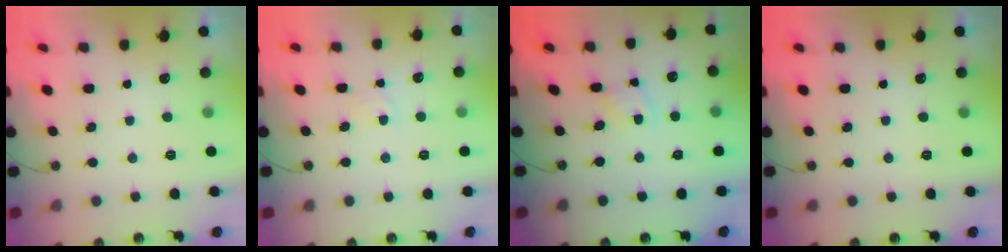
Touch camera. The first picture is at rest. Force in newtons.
{"total": 4.6, "press": 4.6, "slide": 0.6}
{"total": 2.9, "press": 2.9, "slide": 0.4}
{"total": 0.0}